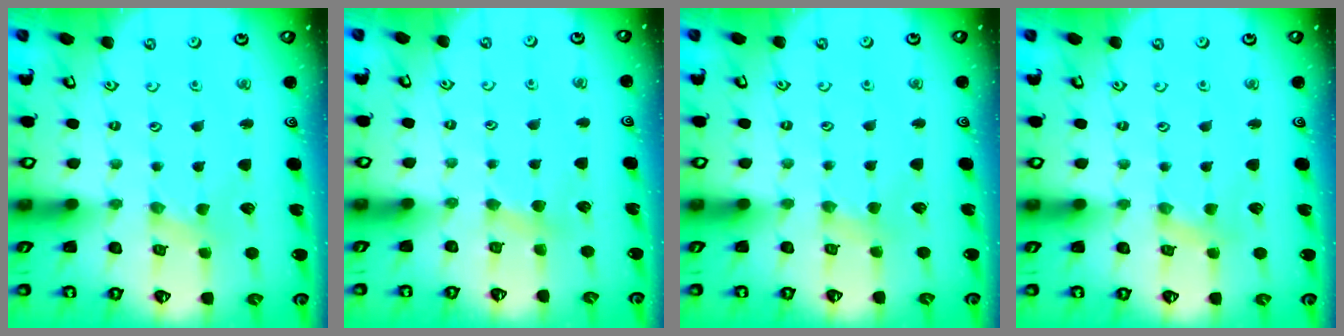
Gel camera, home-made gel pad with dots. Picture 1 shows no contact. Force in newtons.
{"total": 3.0, "press": 3.0, "slide": 0.5}
{"total": 2.4, "press": 2.4, "slide": 0.4}
{"total": 1.6, "press": 1.6, "slide": 0.3}